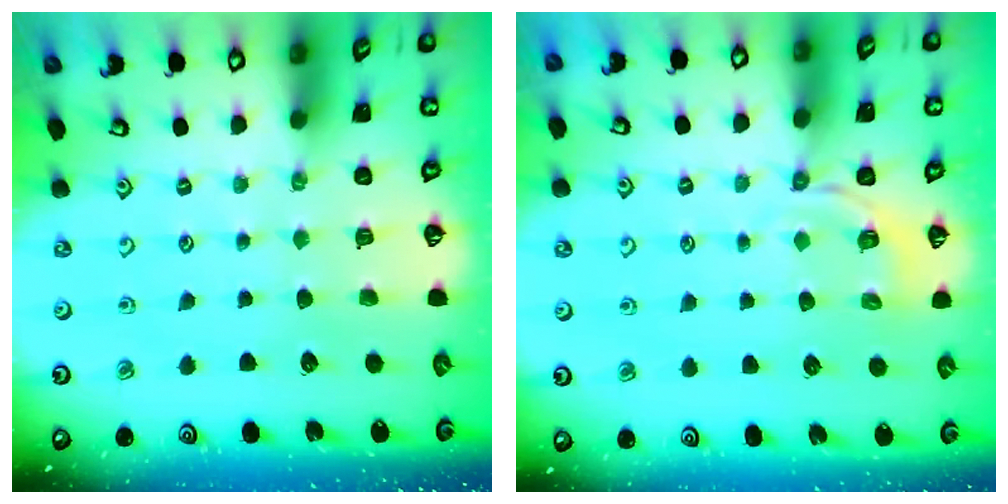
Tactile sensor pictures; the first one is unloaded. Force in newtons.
{"total": 2.8, "press": 2.1, "slide": 1.8}